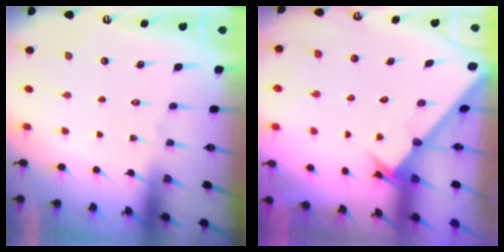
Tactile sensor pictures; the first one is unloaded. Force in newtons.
{"total": 2.6, "press": 2.6, "slide": 0.2}